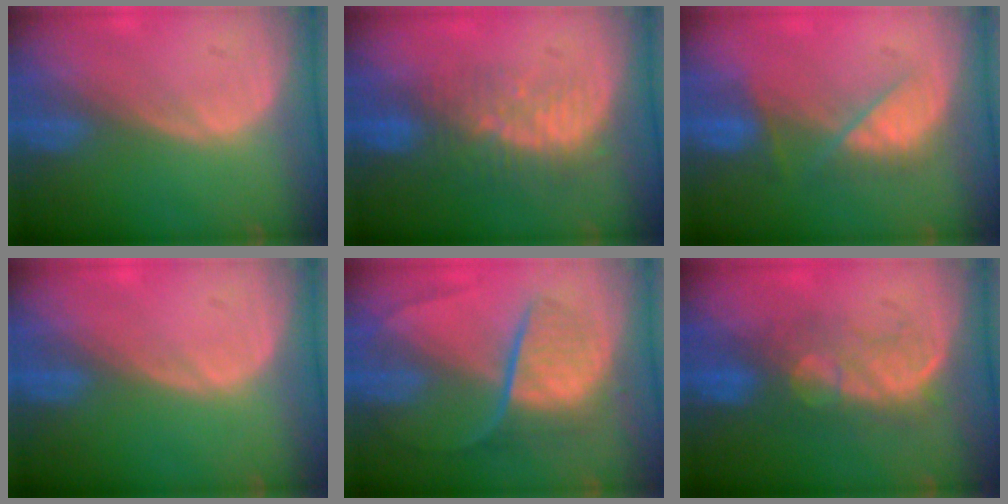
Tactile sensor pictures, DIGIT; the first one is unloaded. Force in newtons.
{"total": 8.2, "press": 7.2, "slide": 3.9}
{"total": 5.4, "press": 5.4, "slide": 0.5}
{"total": 0.0}
{"total": 9.2, "press": 7.6, "slide": 5.2}
{"total": 7.7, "press": 7.4, "slide": 2.2}